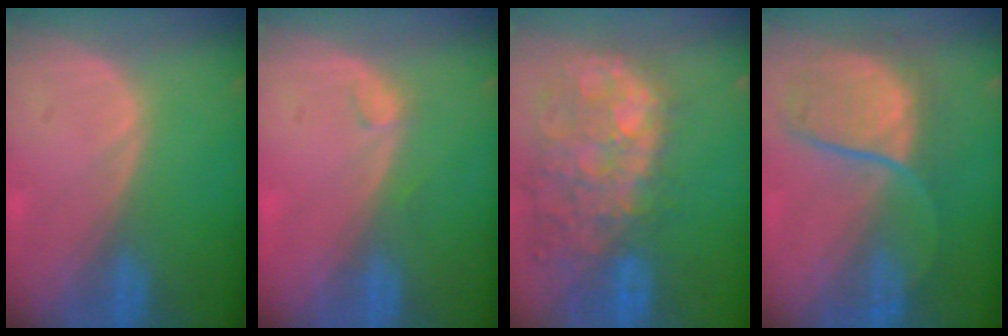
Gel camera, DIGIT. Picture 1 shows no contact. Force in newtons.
{"total": 1.3, "press": 1.1, "slide": 0.5}
{"total": 14.0, "press": 11.6, "slide": 7.9}
{"total": 8.3, "press": 8.1, "slide": 1.8}